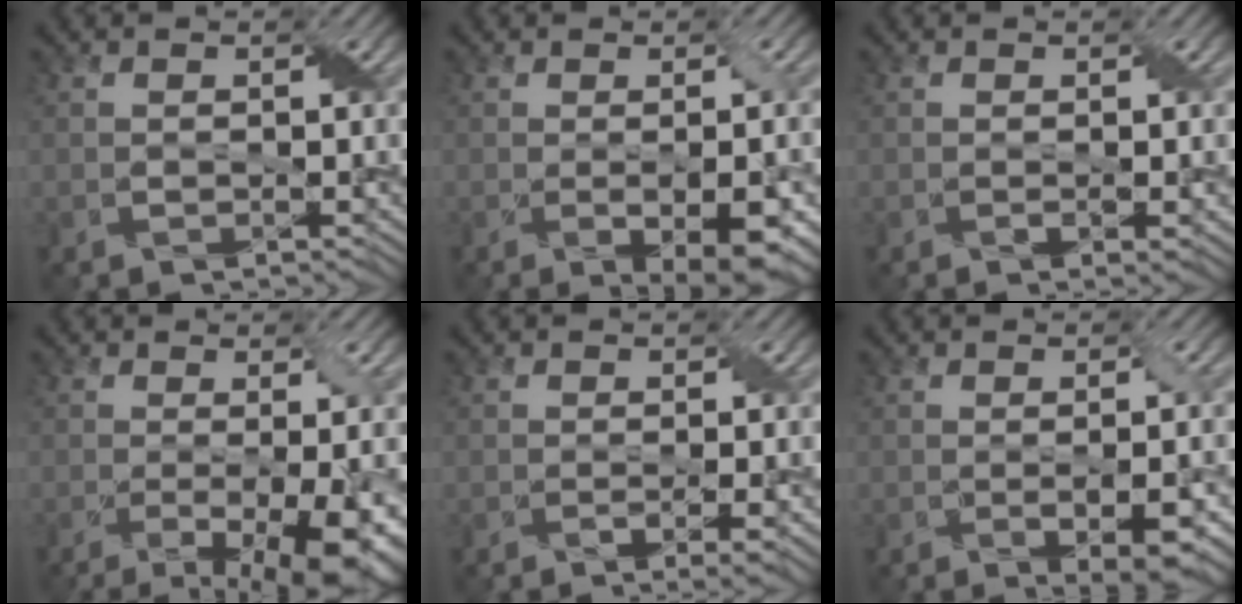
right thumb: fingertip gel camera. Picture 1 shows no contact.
{"total": 5.6, "force": [-1.3, 1.6, 5.2], "torque": [-0.078, -0.015, -0.004]}
{"total": 1.7, "force": [0.0, 0.2, 1.6], "torque": [-0.029, -0.001, 0.001]}
{"total": 10.6, "force": [-3.1, 3.3, 9.6], "torque": [-0.131, -0.026, -0.026]}
{"total": 3.0, "force": [-0.6, 0.5, 2.9], "torque": [-0.052, -0.003, -0.006]}
{"total": 4.3, "force": [-1.0, 1.0, 4.1], "torque": [-0.066, -0.008, -0.007]}